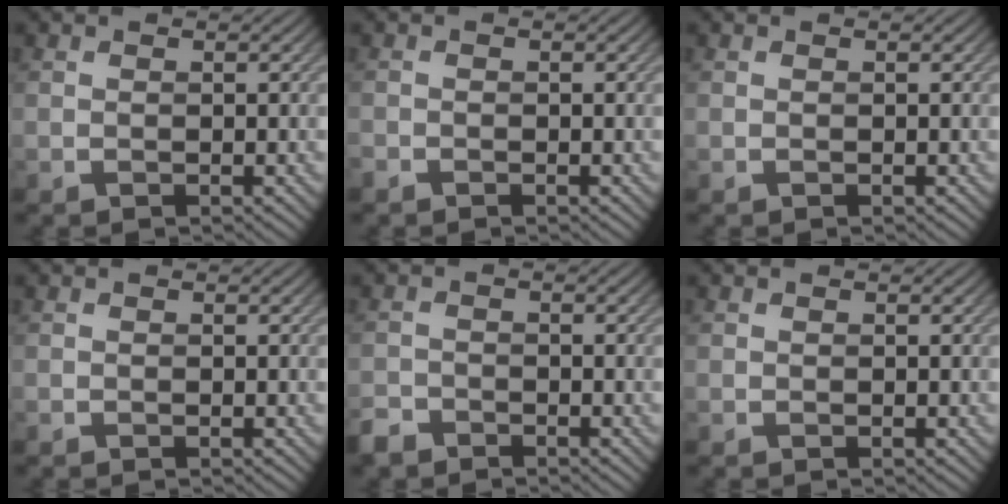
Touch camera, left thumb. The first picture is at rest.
{"total": 0.9, "force": [-0.8, 0.3, 0.2], "torque": [-0.005, -0.005, -0.019]}
{"total": 0.0}
{"total": 0.0}
{"total": 2.3, "force": [-2.0, 0.9, 0.5], "torque": [-0.010, -0.005, -0.047]}
{"total": 0.0}